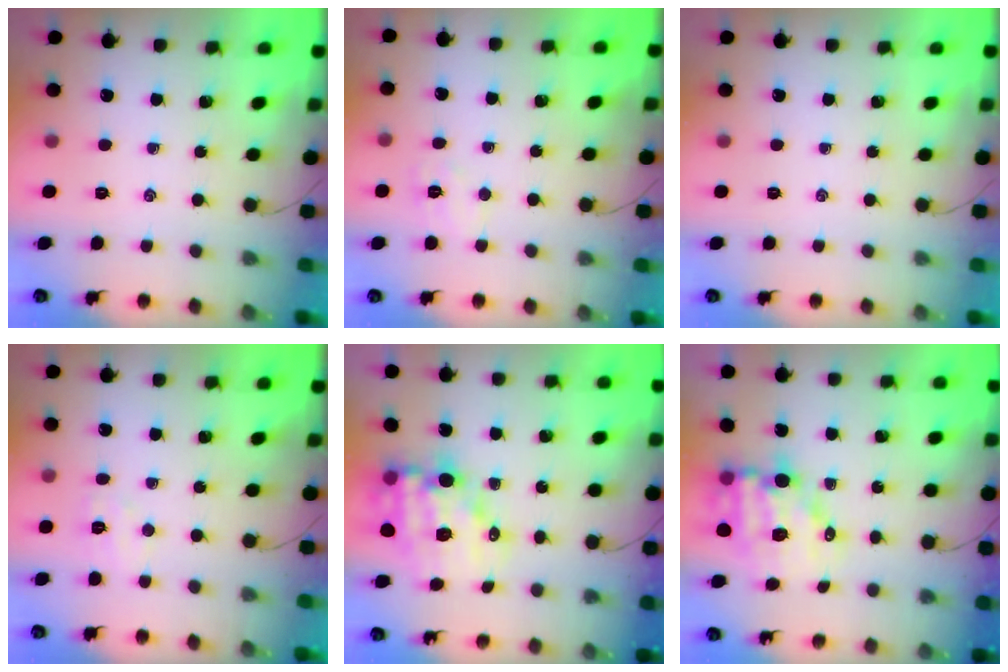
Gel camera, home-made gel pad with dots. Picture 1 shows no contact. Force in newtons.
{"total": 5.5, "press": 5.4, "slide": 1.1}
{"total": 0.0}
{"total": 4.5, "press": 4.4, "slide": 1.0}
{"total": 13.7, "press": 13.2, "slide": 3.6}
{"total": 12.0, "press": 11.5, "slide": 3.1}